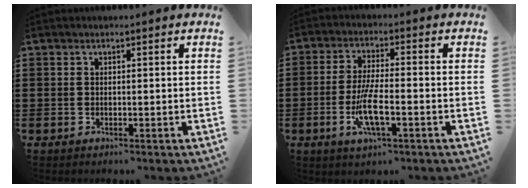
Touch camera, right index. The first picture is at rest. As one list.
[{"total": 6.9, "force": [-2.4, 1.6, 6.2], "torque": [-0.136, -0.014, -0.049]}]